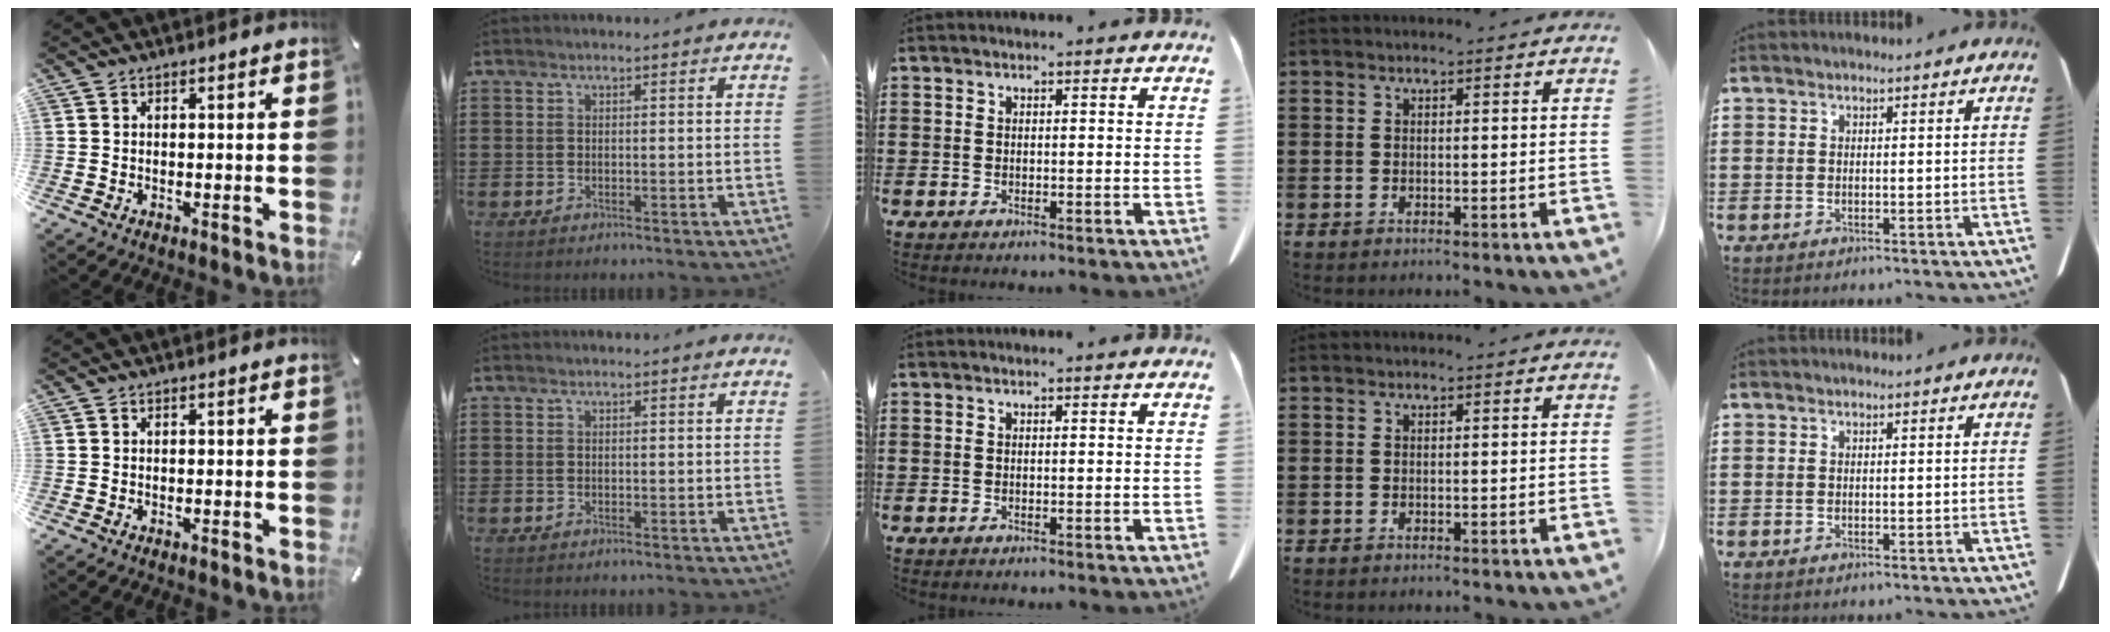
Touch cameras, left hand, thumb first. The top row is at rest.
{}